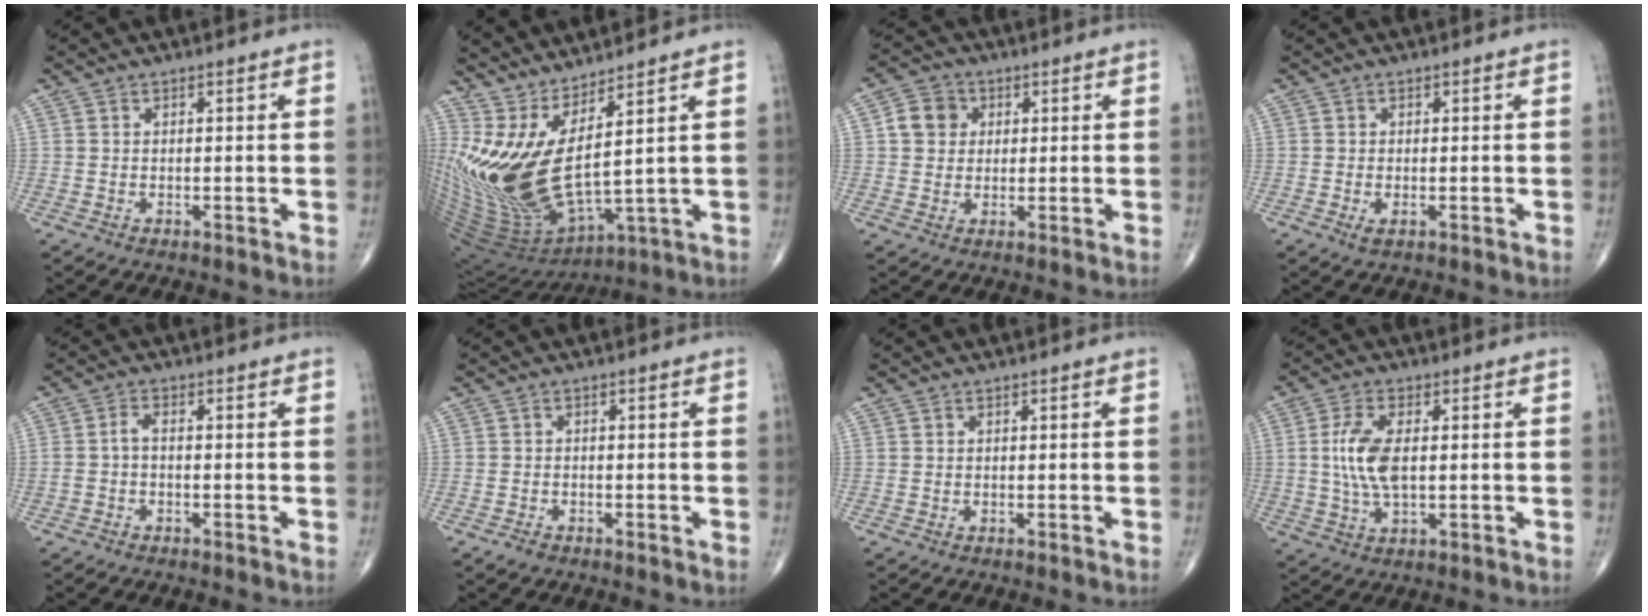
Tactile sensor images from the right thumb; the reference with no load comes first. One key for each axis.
{"total": 20.1, "fx": 6.9, "fy": 4.9, "fz": 18.2, "tx": -0.389, "ty": -0.088, "tz": 0.154}
{"total": 5.8, "fx": 1.2, "fy": 5.1, "fz": 2.4, "tx": -0.022, "ty": 0.005, "tz": 0.014}
{"total": 1.0, "fx": -0.4, "fy": 0.4, "fz": 0.8, "tx": -0.021, "ty": -0.003, "tz": -0.008}
{"total": 1.9, "fx": -0.4, "fy": 0.9, "fz": 1.6, "tx": -0.036, "ty": 0.006, "tz": -0.011}
{"total": 1.3, "fx": -1.0, "fy": 0.7, "fz": 0.6, "tx": -0.008, "ty": 0.000, "tz": -0.020}
{"total": 0.0}
{"total": 8.2, "fx": 0.7, "fy": 3.6, "fz": 7.3, "tx": -0.158, "ty": -0.005, "tz": 0.016}